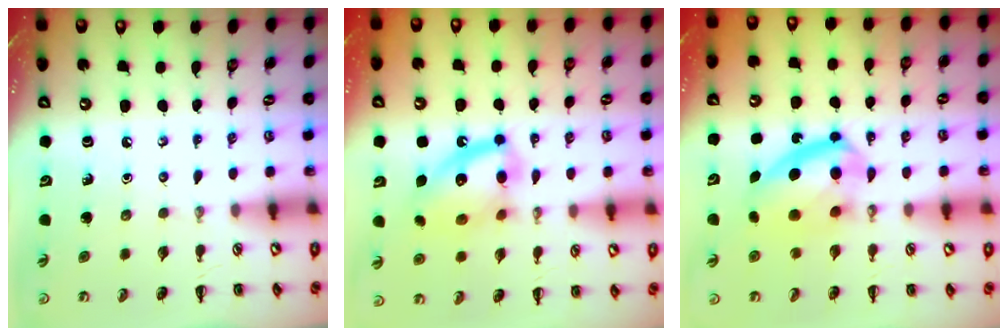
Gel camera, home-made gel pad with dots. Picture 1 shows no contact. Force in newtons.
{"total": 13.7, "press": 13.6, "slide": 1.5}
{"total": 12.0, "press": 11.7, "slide": 3.0}